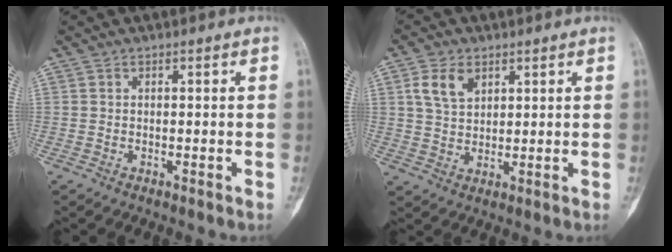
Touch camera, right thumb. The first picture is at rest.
{"total": 6.2, "force": [2.8, 4.0, 3.8], "torque": [-0.060, -0.008, 0.057]}